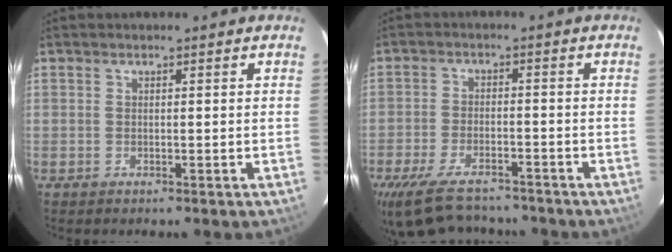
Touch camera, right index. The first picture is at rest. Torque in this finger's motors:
{"motor_torque": [1.70, -0.45, 0.23, 0.02]}